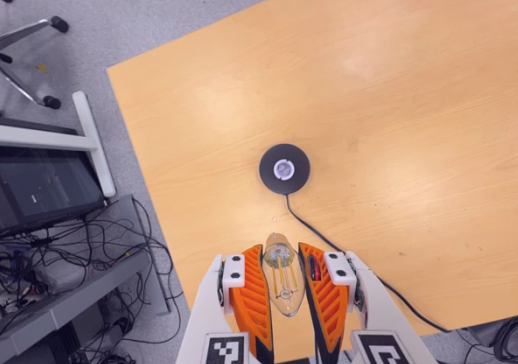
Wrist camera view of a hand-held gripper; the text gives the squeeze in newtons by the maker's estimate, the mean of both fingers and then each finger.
{"total": 22.6, "left": 24.3, "right": 20.9}